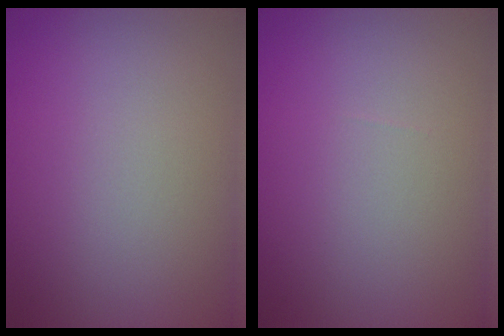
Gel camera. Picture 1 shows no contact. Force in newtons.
{"total": 0.0}